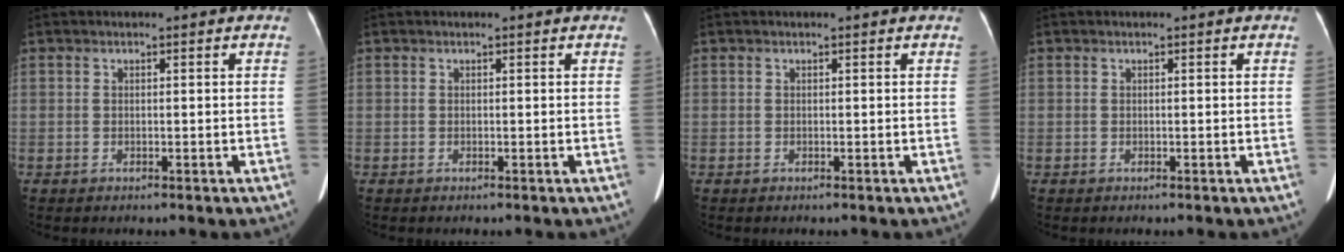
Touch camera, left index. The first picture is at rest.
{"total": 0.0}
{"total": 0.0}
{"total": 0.0}